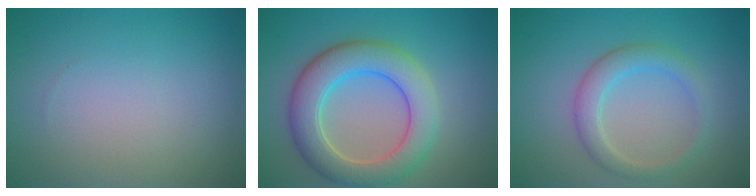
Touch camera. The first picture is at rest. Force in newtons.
{"total": 7.0, "press": 7.0, "slide": 0.1}
{"total": 2.9, "press": 2.9, "slide": 0.4}